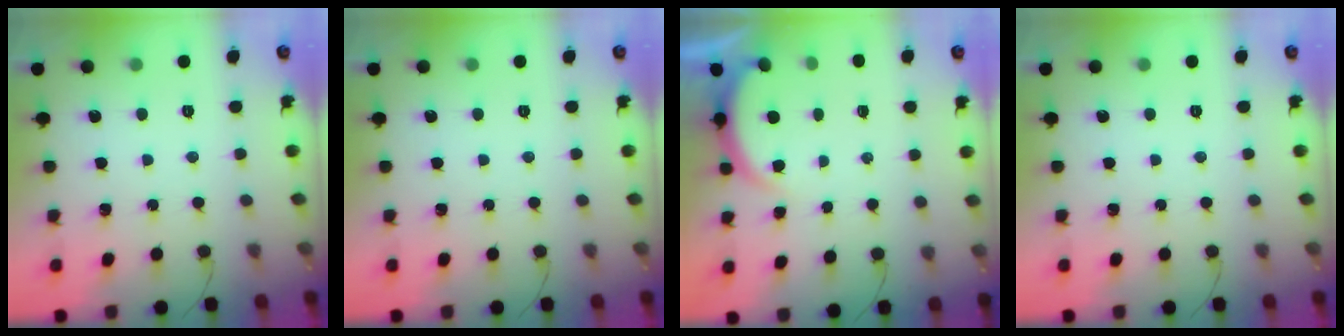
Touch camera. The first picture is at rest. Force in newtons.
{"total": 0.0}
{"total": 3.0, "press": 2.9, "slide": 0.6}
{"total": 0.0}